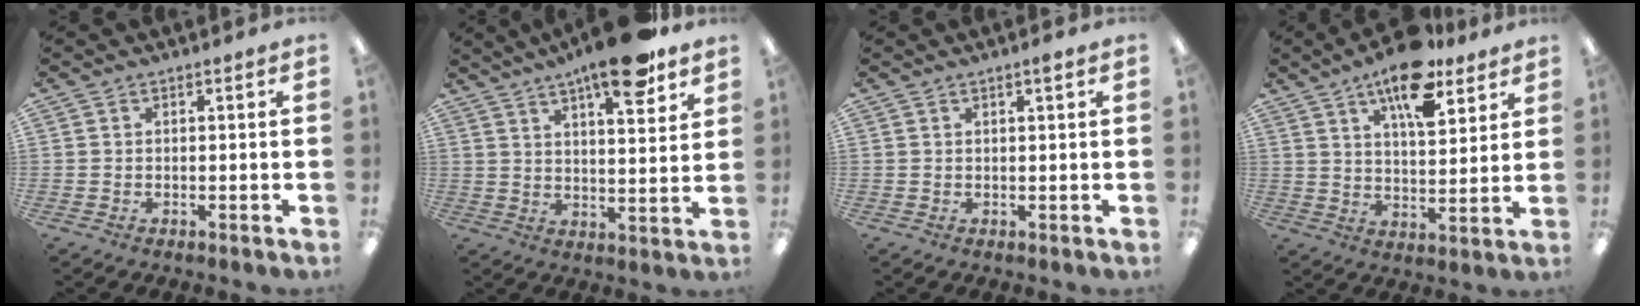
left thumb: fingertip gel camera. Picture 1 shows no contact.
{"total": 13.3, "force": [9.5, 3.5, 8.6], "torque": [-0.116, -0.054, 0.154]}
{"total": 1.6, "force": [0.9, 0.1, 1.3], "torque": [-0.020, -0.002, 0.013]}
{"total": 14.4, "force": [9.5, 5.9, 9.1], "torque": [-0.132, -0.045, 0.158]}